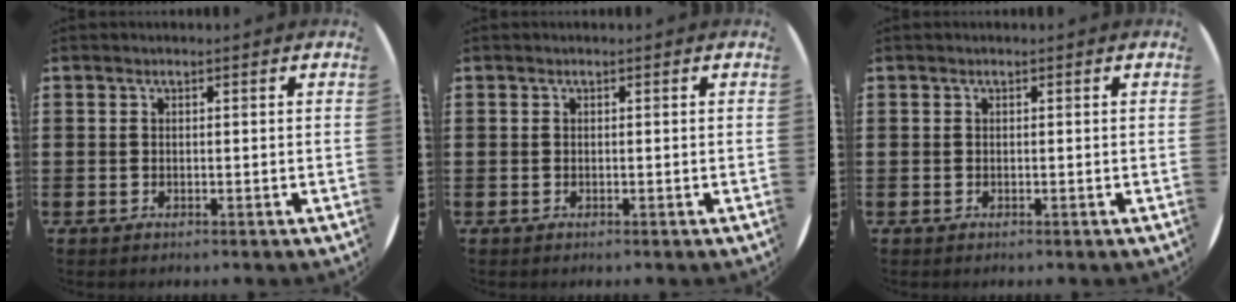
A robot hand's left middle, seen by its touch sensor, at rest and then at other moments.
{"total": 0.0}
{"total": 0.0}